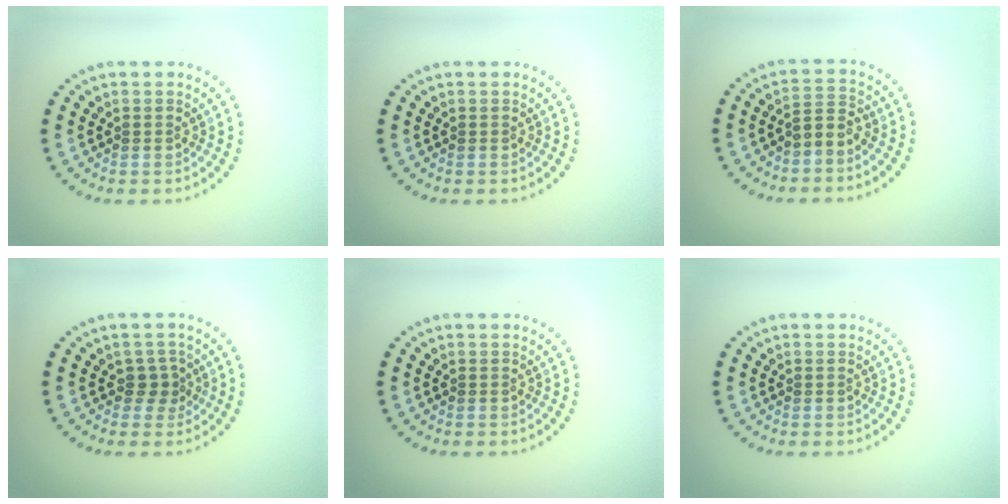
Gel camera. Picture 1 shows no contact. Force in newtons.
{"total": 0.0}
{"total": 2.1, "press": 1.6, "slide": 1.3}
{"total": 1.6, "press": 1.2, "slide": 1.1}
{"total": 0.0}
{"total": 0.0}